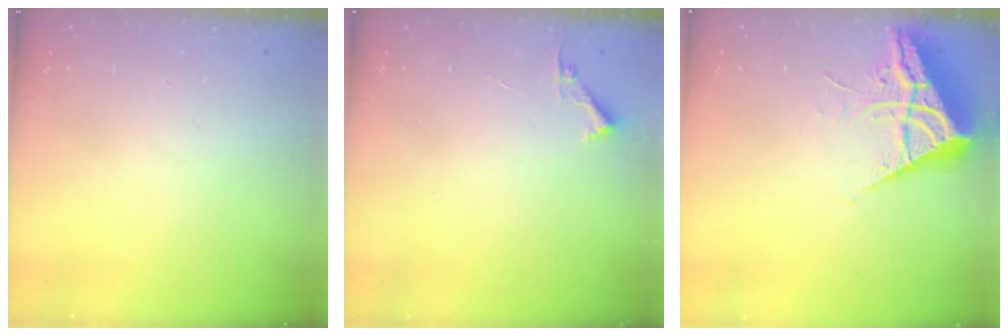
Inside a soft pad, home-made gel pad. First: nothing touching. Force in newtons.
{"total": 3.4, "press": 3.4, "slide": 0.4}
{"total": 6.5, "press": 6.4, "slide": 0.7}